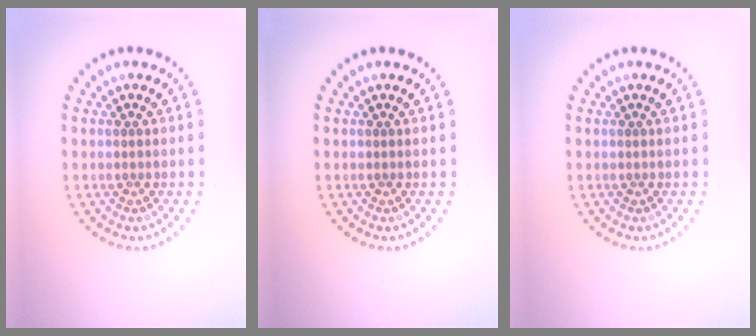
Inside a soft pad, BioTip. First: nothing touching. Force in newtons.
{"total": 0.0}
{"total": 0.0}